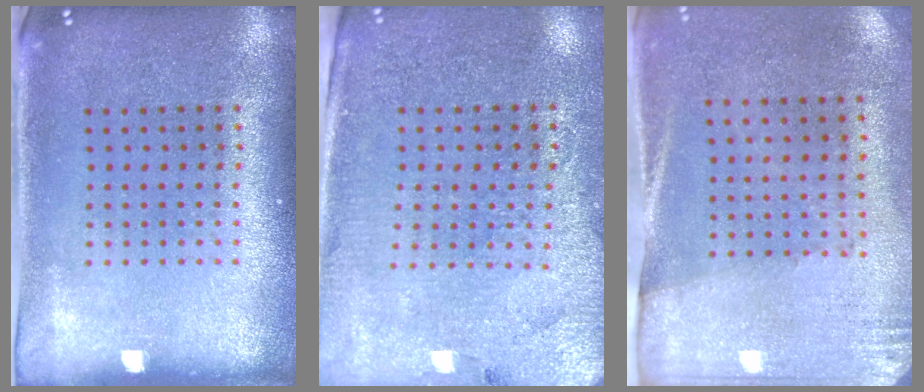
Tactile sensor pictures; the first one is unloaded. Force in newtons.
{"total": 3.1, "press": 2.8, "slide": 1.2}
{"total": 2.7, "press": 2.4, "slide": 1.4}